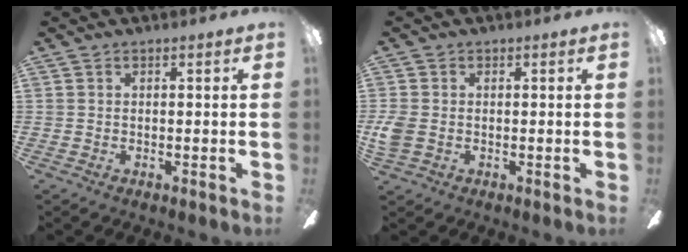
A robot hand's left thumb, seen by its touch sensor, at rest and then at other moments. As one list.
[{"total": 3.9, "force": [-0.4, 3.0, 2.5], "torque": [-0.056, 0.004, -0.008]}]